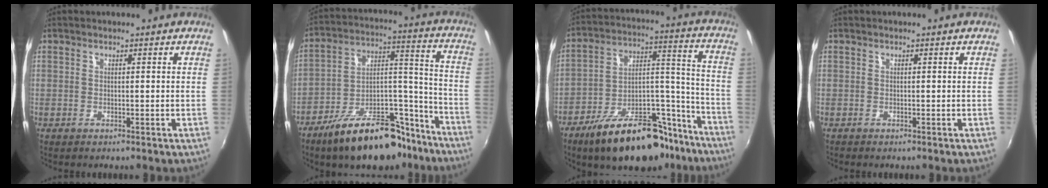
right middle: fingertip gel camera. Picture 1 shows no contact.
{"total": 21.6, "force": [-15.6, 9.1, 12.0], "torque": [-0.184, 0.040, -0.225]}
{"total": 23.2, "force": [-16.3, 10.1, 13.1], "torque": [-0.199, 0.042, -0.231]}
{"total": 0.0}